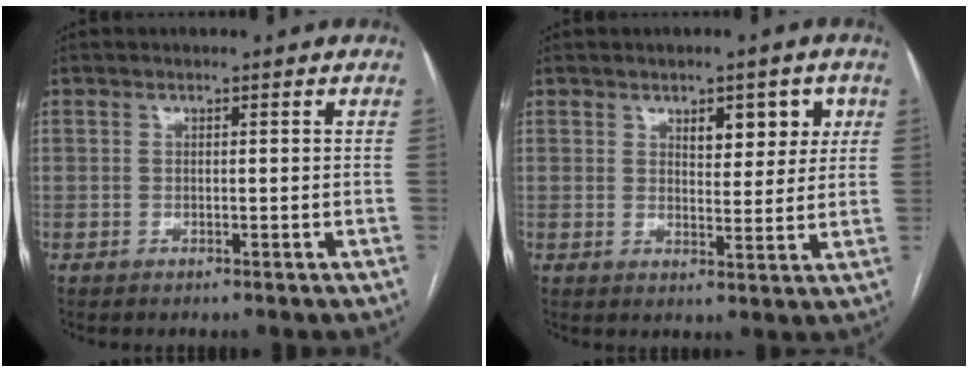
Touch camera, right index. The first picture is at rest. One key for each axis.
{"total": 5.8, "fx": 2.6, "fy": 2.4, "fz": 4.6, "tx": -0.059, "ty": 0.006, "tz": 0.037}